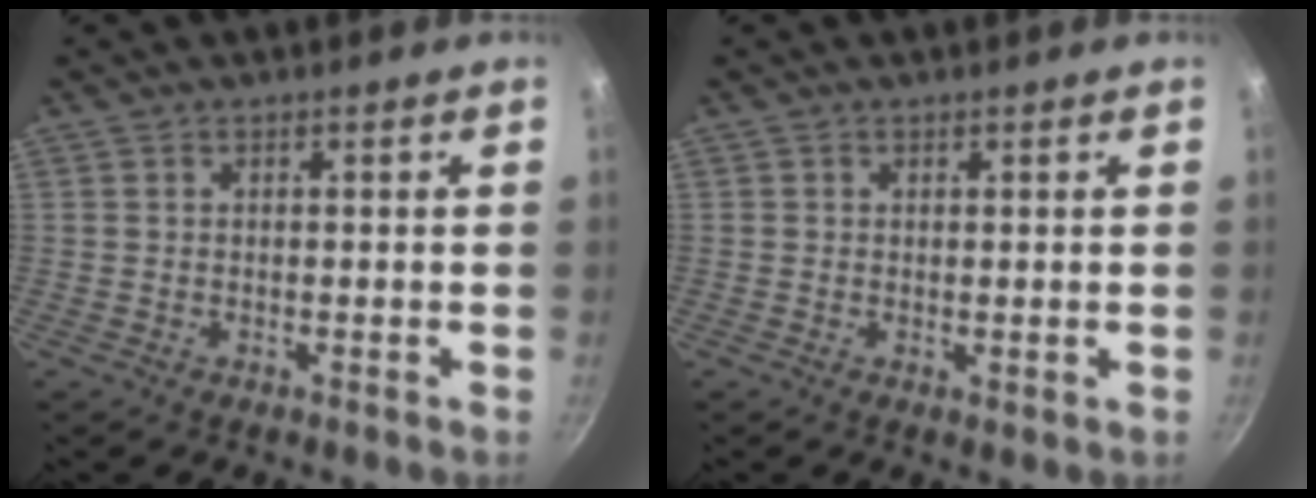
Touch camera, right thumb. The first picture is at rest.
{"total": 0.8, "force": [0.4, 0.5, 0.5], "torque": [-0.006, -0.009, 0.002]}